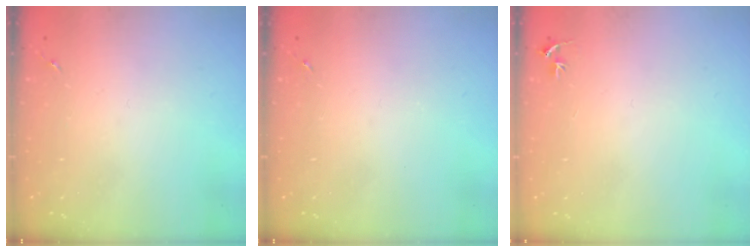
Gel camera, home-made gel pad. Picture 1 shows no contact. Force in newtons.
{"total": 0.0}
{"total": 3.1, "press": 3.1, "slide": 0.3}